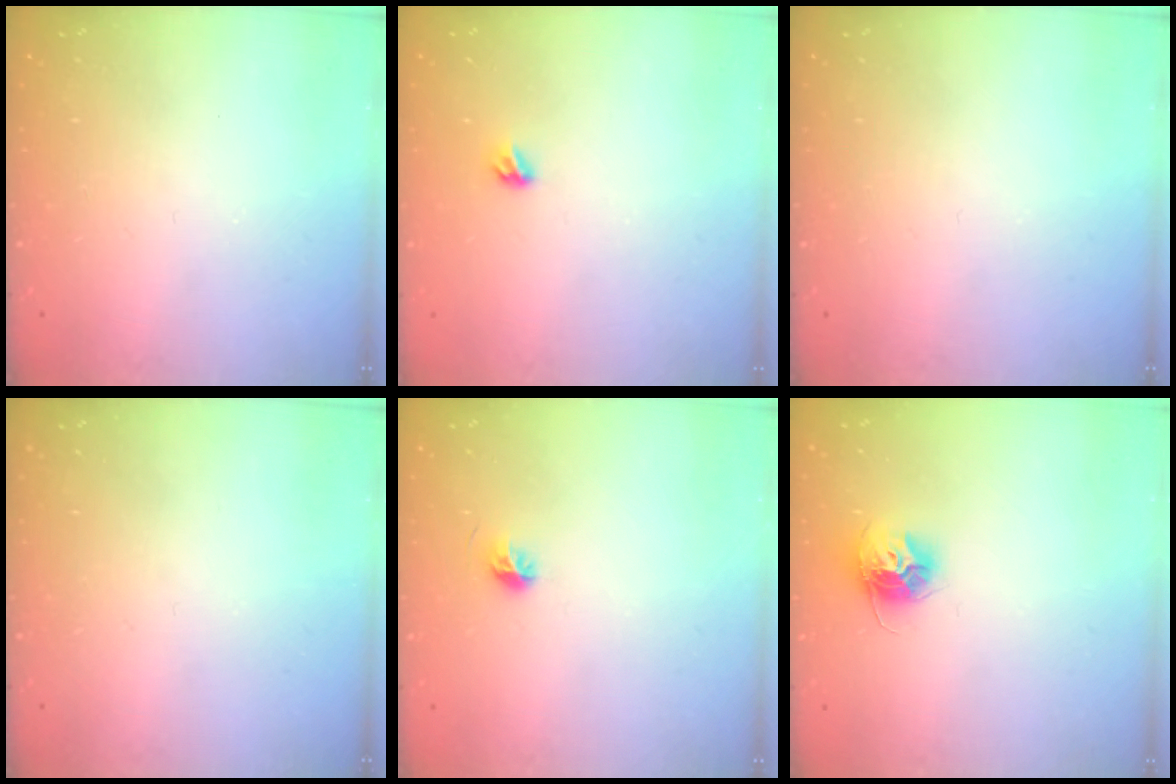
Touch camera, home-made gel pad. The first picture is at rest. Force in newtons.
{"total": 3.2, "press": 3.1, "slide": 0.8}
{"total": 0.0}
{"total": 0.0}
{"total": 5.3, "press": 5.2, "slide": 1.0}
{"total": 10.3, "press": 10.3, "slide": 0.4}